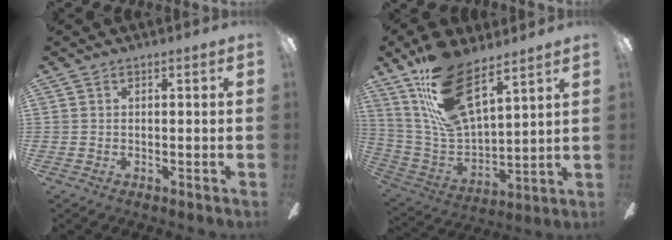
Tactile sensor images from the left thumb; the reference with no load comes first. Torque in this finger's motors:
{"motor_torque": [0.86, -0.17, 1.13, -1.64, 0.15]}